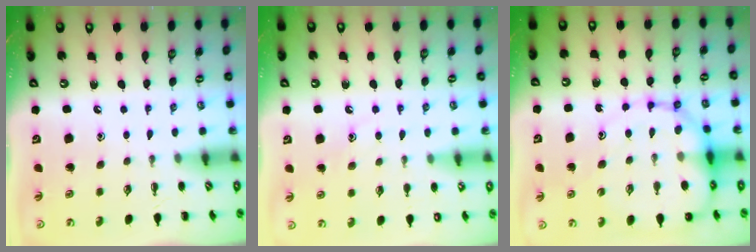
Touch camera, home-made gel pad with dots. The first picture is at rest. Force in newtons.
{"total": 9.0, "press": 8.9, "slide": 1.4}
{"total": 15.9, "press": 15.5, "slide": 3.5}